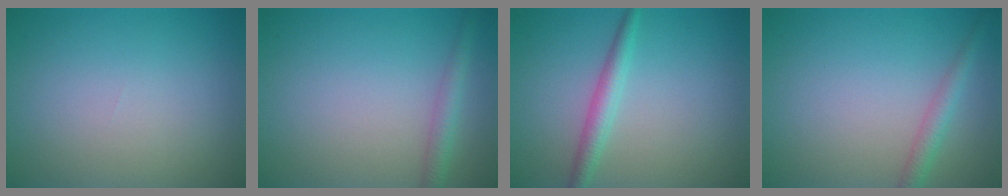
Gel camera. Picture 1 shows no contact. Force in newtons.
{"total": 2.0, "press": 2.0, "slide": 0.1}
{"total": 2.3, "press": 2.3, "slide": 0.0}
{"total": 2.0, "press": 2.0, "slide": 0.1}